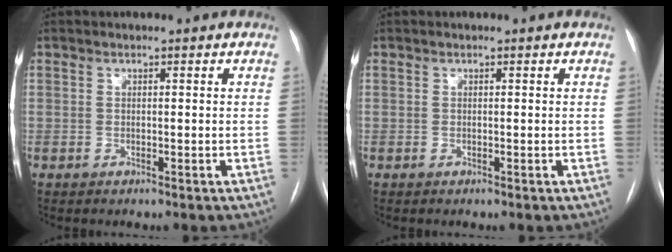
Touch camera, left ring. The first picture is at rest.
{"total": 0.0}